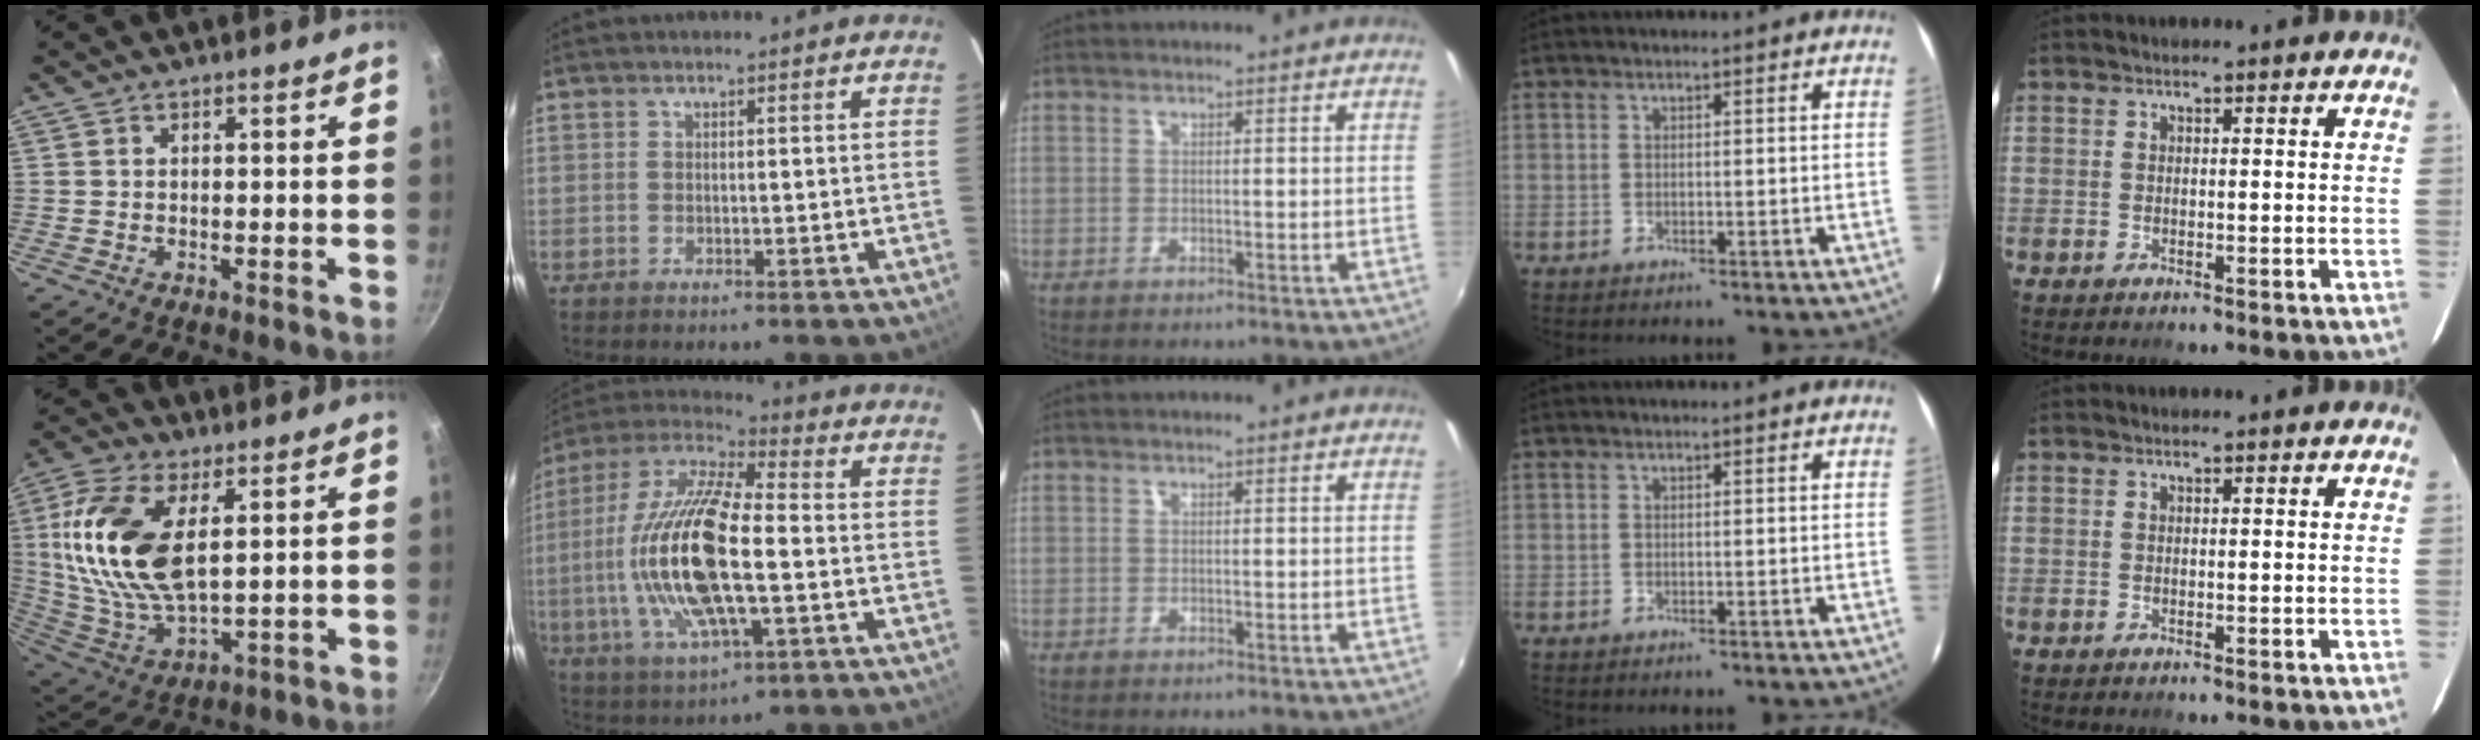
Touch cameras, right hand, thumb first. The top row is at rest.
{"thumb": {"total": 19.7, "force": [4.9, 9.9, 16.3], "torque": [-0.324, -0.019, 0.097]}, "index": {"total": 21.4, "force": [-2.6, 7.3, 19.9], "torque": [-0.399, -0.006, -0.054]}}